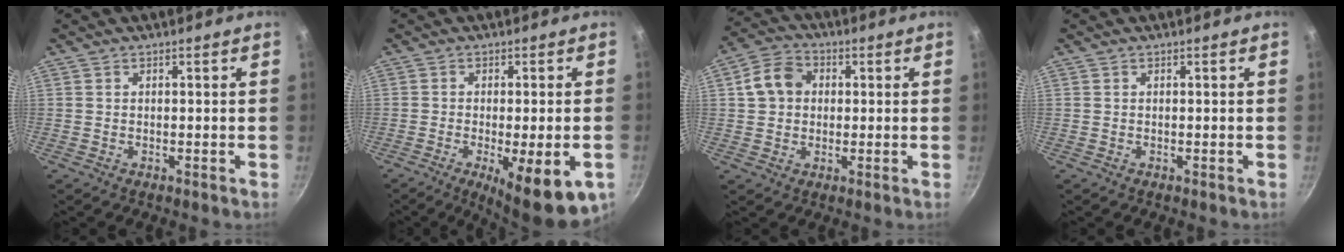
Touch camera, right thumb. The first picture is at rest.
{"total": 13.0, "force": [-5.0, 3.3, 11.5], "torque": [-0.147, -0.002, -0.064]}
{"total": 7.7, "force": [1.2, 6.3, 4.2], "torque": [-0.053, 0.016, 0.009]}
{"total": 0.0}